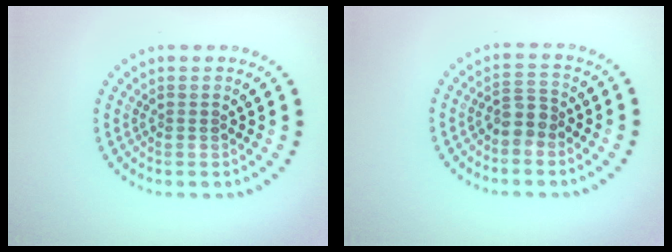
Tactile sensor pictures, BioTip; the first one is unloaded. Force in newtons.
{"total": 2.0, "press": 1.7, "slide": 1.0}